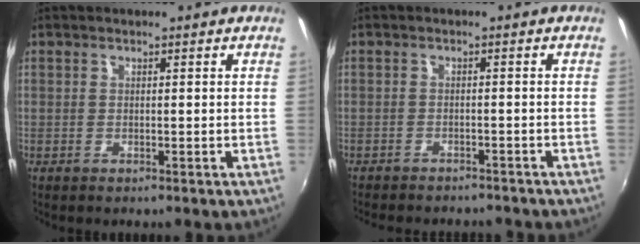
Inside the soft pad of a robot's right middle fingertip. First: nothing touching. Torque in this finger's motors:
{"motor_torque": [1.07, -1.07, 0.29, 0.07]}